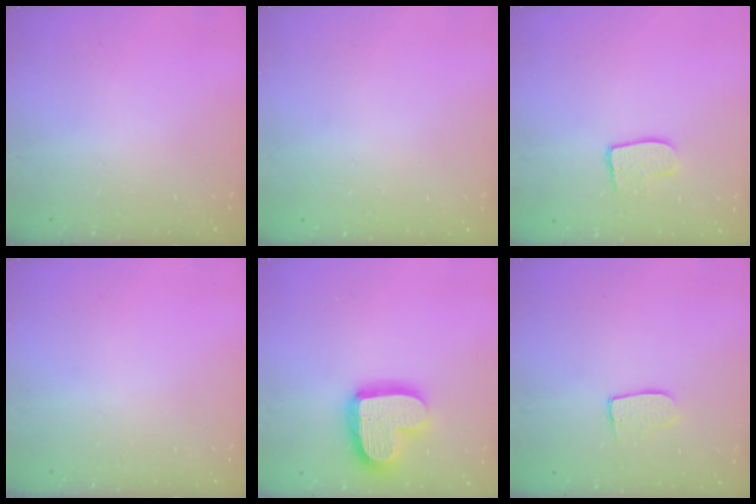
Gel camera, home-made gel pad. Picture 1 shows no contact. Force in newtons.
{"total": 0.0}
{"total": 8.0, "press": 8.0, "slide": 0.7}
{"total": 0.0}
{"total": 19.2, "press": 19.1, "slide": 1.4}
{"total": 6.7, "press": 6.7, "slide": 0.2}